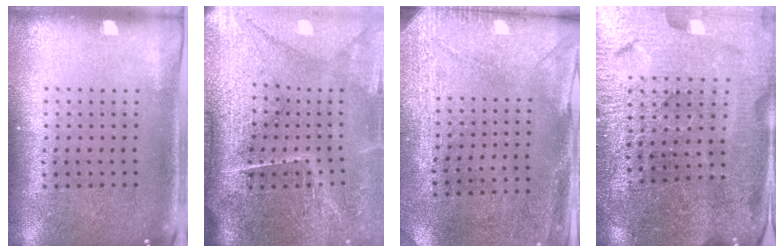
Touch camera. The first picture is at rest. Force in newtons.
{"total": 4.7, "press": 4.0, "slide": 2.5}
{"total": 2.9, "press": 2.3, "slide": 1.8}
{"total": 3.9, "press": 3.8, "slide": 0.7}